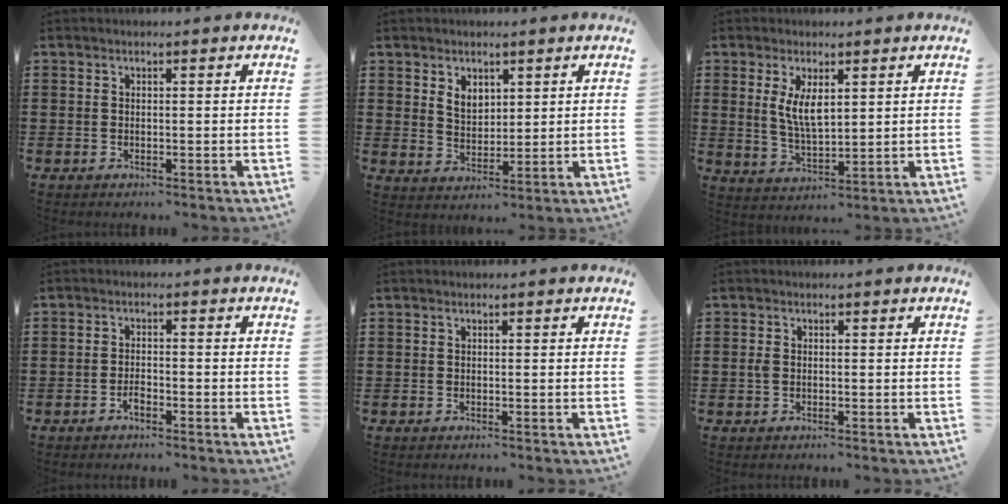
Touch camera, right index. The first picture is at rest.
{"total": 3.6, "force": [2.1, 2.5, 1.5], "torque": [-0.039, 0.010, 0.038]}
{"total": 5.3, "force": [1.5, 2.2, 4.5], "torque": [-0.086, 0.001, 0.025]}
{"total": 1.9, "force": [-1.2, 0.6, 1.2], "torque": [-0.025, 0.001, -0.024]}
{"total": 0.0}
{"total": 1.1, "force": [-0.1, 0.7, 0.8], "torque": [-0.025, 0.002, -0.005]}